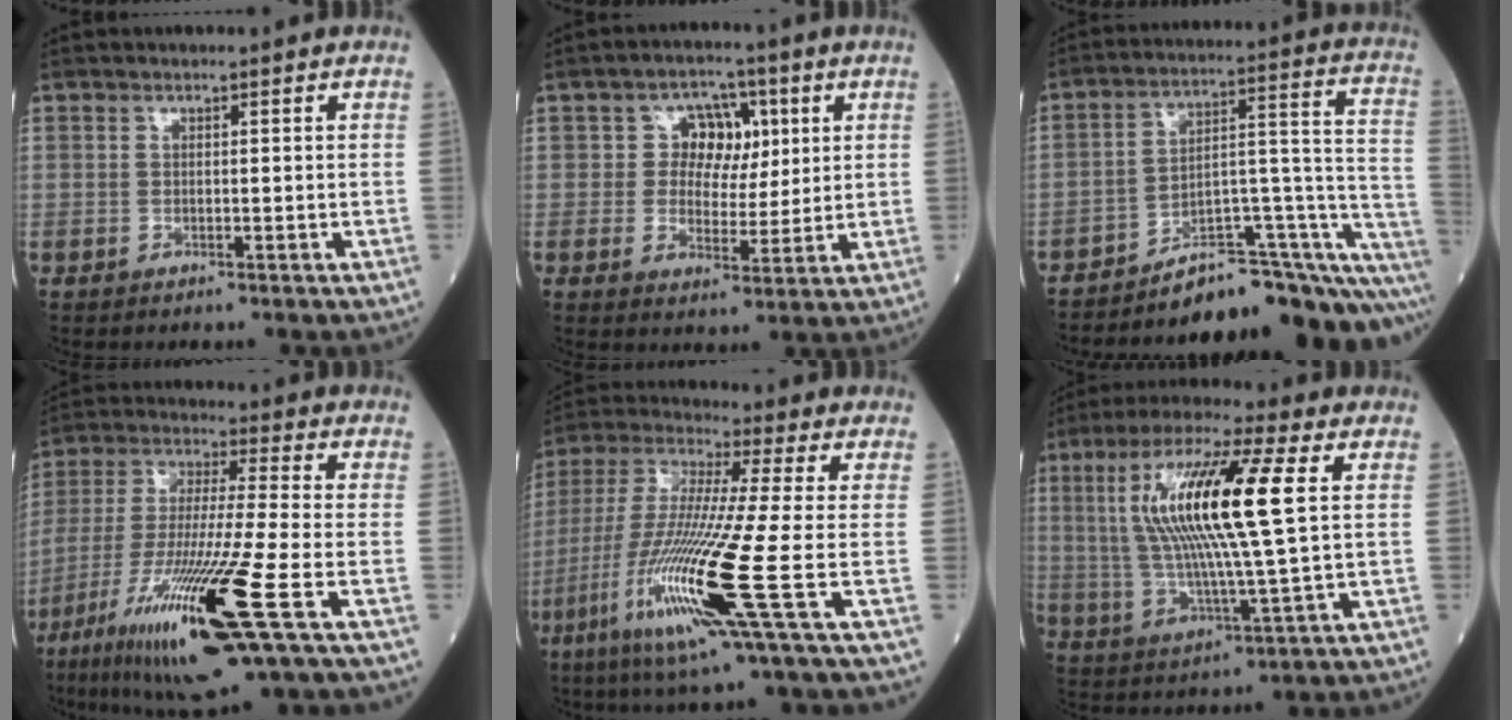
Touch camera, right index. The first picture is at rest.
{"total": 6.6, "force": [1.7, 5.3, 3.6], "torque": [-0.044, 0.019, 0.030]}
{"total": 18.8, "force": [-17.1, 1.8, 7.6], "torque": [-0.029, 0.065, -0.242]}
{"total": 20.1, "force": [-9.0, 0.1, 17.9], "torque": [-0.365, -0.049, -0.166]}
{"total": 17.6, "force": [-6.0, -1.0, 16.6], "torque": [-0.358, -0.030, -0.123]}
{"total": 17.1, "force": [3.7, 1.0, 16.7], "torque": [-0.336, 0.013, 0.058]}